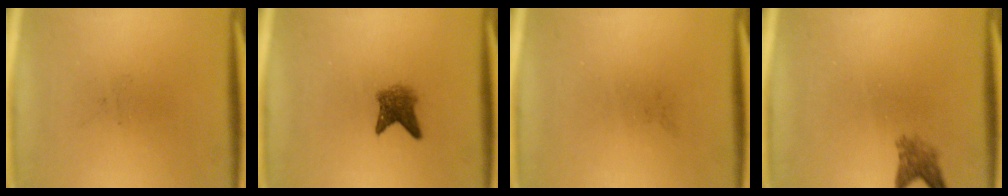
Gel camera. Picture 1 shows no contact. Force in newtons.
{"total": 3.1}
{"total": 0.0}
{"total": 2.5}